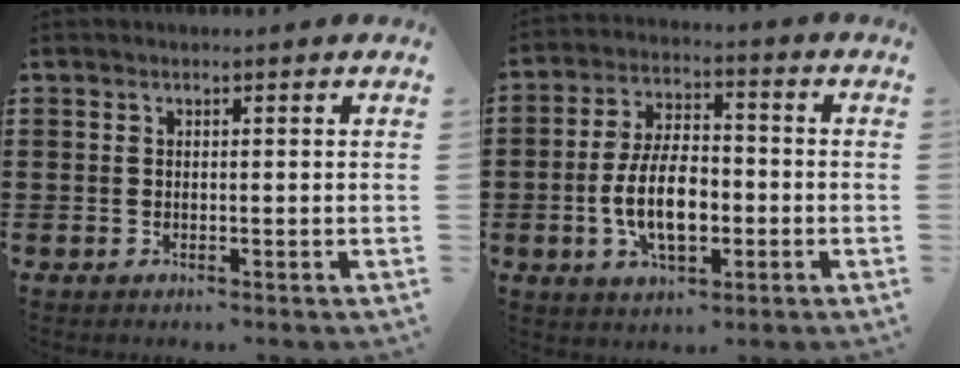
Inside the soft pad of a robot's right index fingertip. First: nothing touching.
{"total": 9.6, "force": [-2.0, 4.8, 8.1], "torque": [-0.164, 0.001, -0.041]}